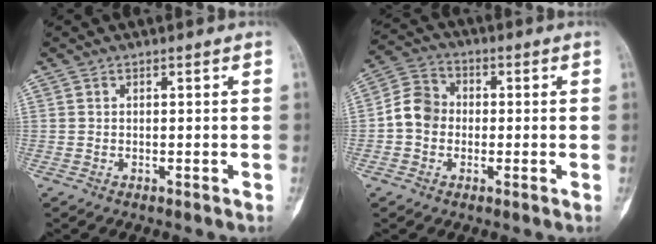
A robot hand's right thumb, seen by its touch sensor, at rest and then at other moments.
{"total": 6.9, "force": [-0.8, 5.9, 3.5], "torque": [-0.046, 0.020, -0.030]}